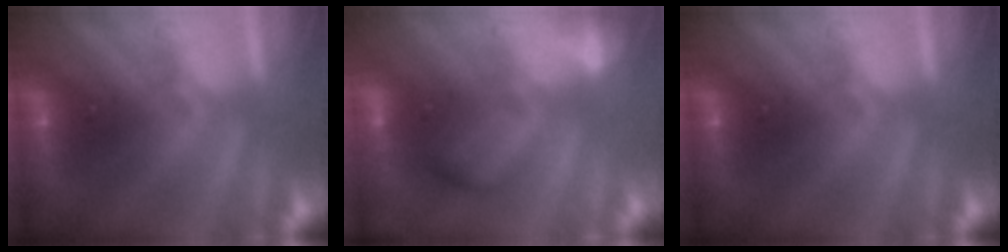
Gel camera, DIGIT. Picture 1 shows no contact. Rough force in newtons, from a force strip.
{"total": 2.6}
{"total": 0.0}